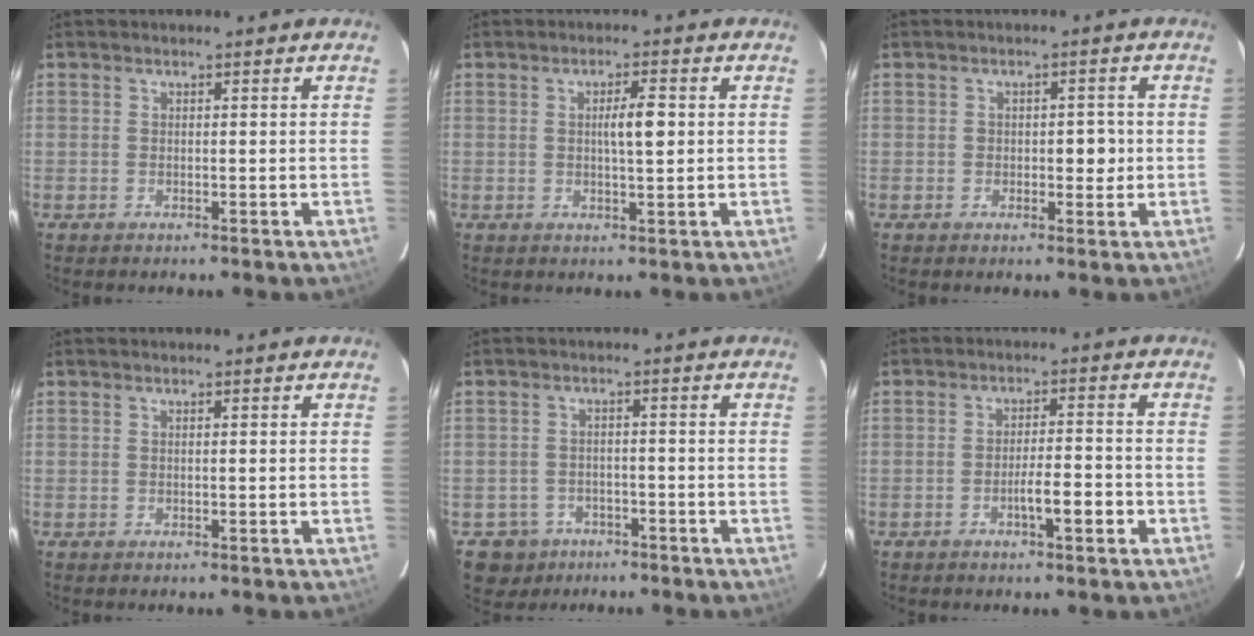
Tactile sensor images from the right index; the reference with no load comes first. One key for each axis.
{"total": 4.1, "fx": 0.4, "fy": 0.8, "fz": 4.0, "tx": -0.070, "ty": 0.006, "tz": 0.007}
{"total": 3.5, "fx": -0.3, "fy": 1.9, "fz": 2.9, "tx": -0.041, "ty": 0.011, "tz": 0.000}
{"total": 0.5, "fx": 0.2, "fy": 0.1, "fz": 0.4, "tx": -0.014, "ty": 0.002, "tz": 0.003}
{"total": 5.8, "fx": -3.4, "fy": 4.6, "fz": 0.3, "tx": -0.004, "ty": 0.007, "tz": -0.049}
{"total": 5.4, "fx": -2.2, "fy": 1.0, "fz": 4.8, "tx": -0.079, "ty": 0.005, "tz": -0.034}